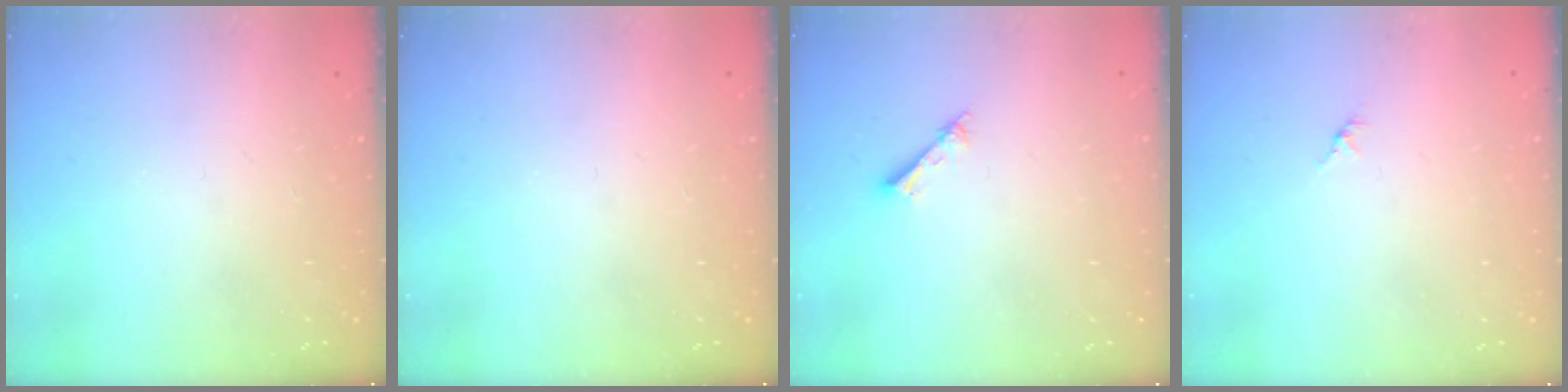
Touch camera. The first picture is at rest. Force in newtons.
{"total": 0.0}
{"total": 1.5, "press": 1.5, "slide": 0.2}
{"total": 1.4, "press": 1.4, "slide": 0.4}